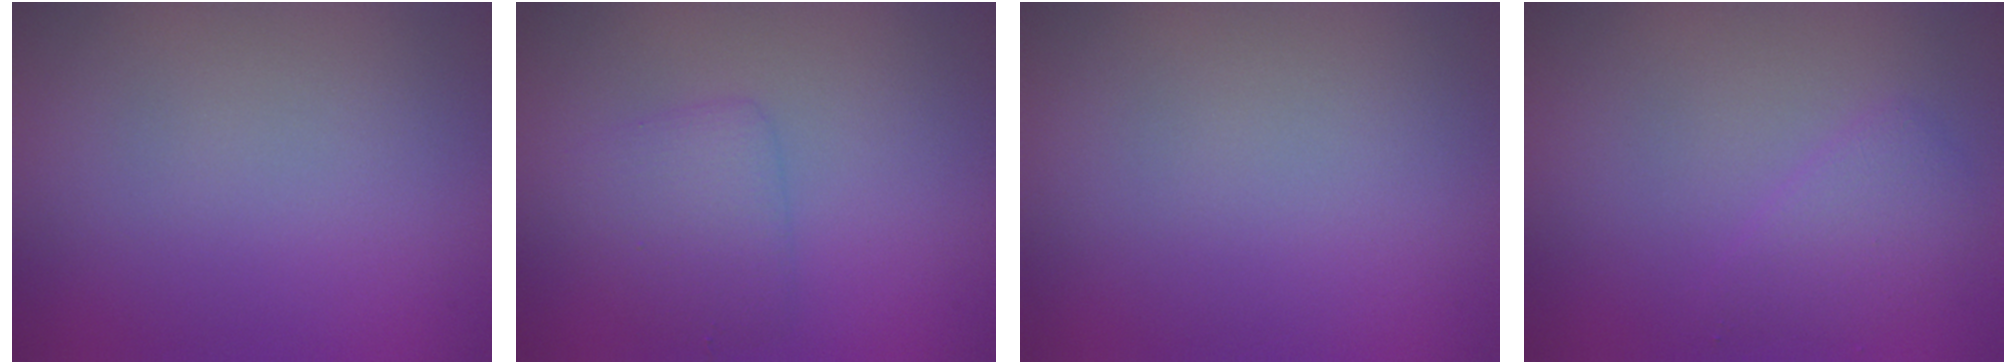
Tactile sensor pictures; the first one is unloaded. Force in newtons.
{"total": 2.6, "press": 2.6, "slide": 0.0}
{"total": 0.0}
{"total": 2.0, "press": 2.0, "slide": 0.1}